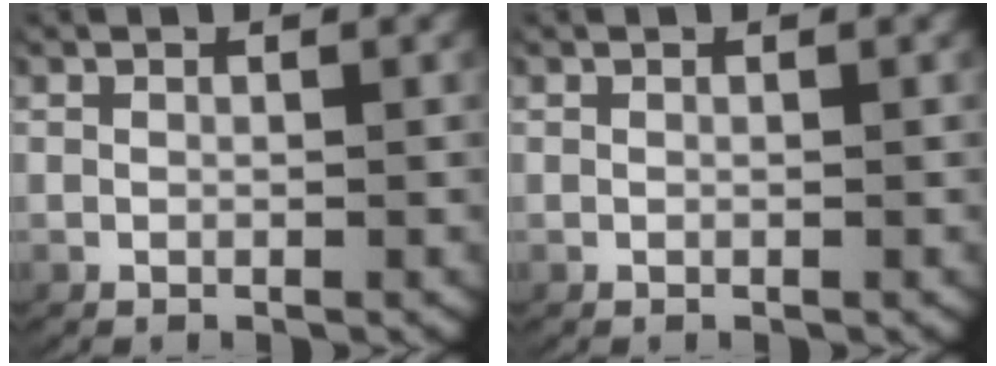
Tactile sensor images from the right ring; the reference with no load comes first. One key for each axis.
{"total": 0.0}